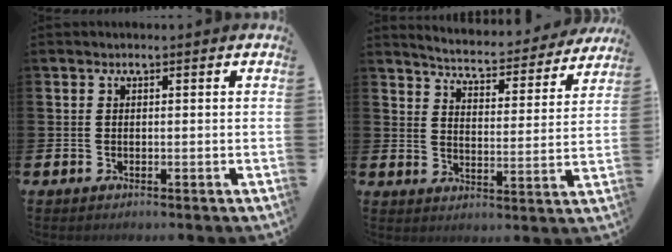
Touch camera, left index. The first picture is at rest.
{"total": 5.0, "force": [5.0, 0.3, 0.7], "torque": [-0.030, -0.046, 0.079]}